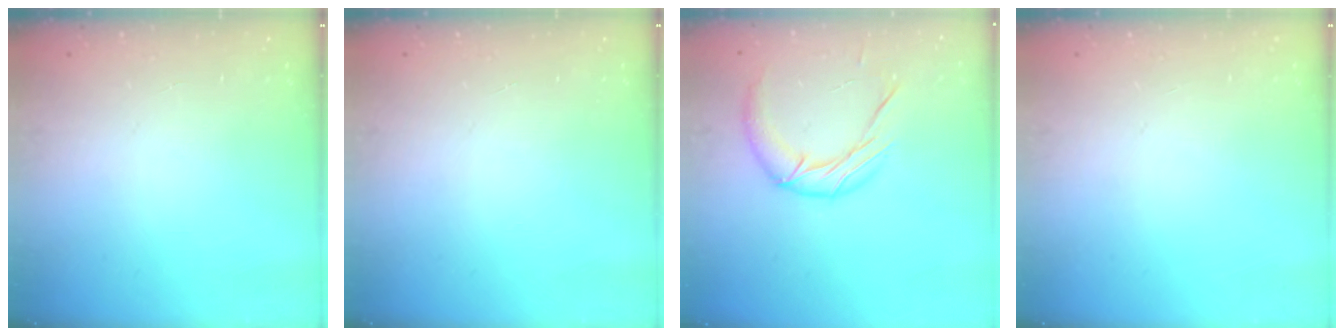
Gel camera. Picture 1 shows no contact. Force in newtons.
{"total": 0.0}
{"total": 12.0, "press": 11.9, "slide": 0.7}
{"total": 0.0}